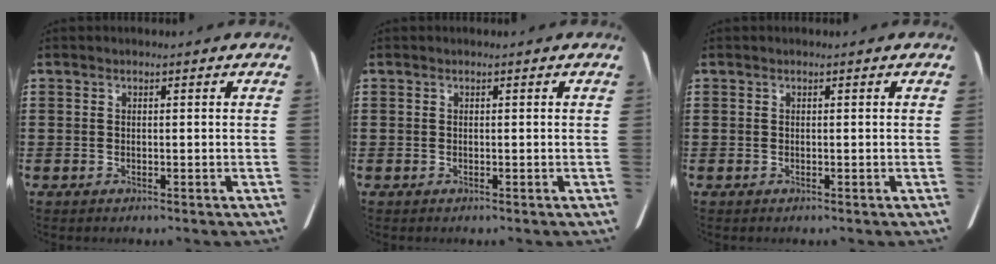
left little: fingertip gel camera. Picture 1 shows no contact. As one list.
[{"total": 0.0}, {"total": 0.0}]